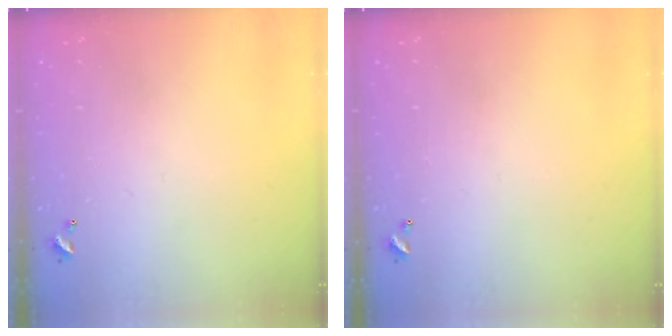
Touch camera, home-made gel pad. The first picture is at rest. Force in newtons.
{"total": 0.0}